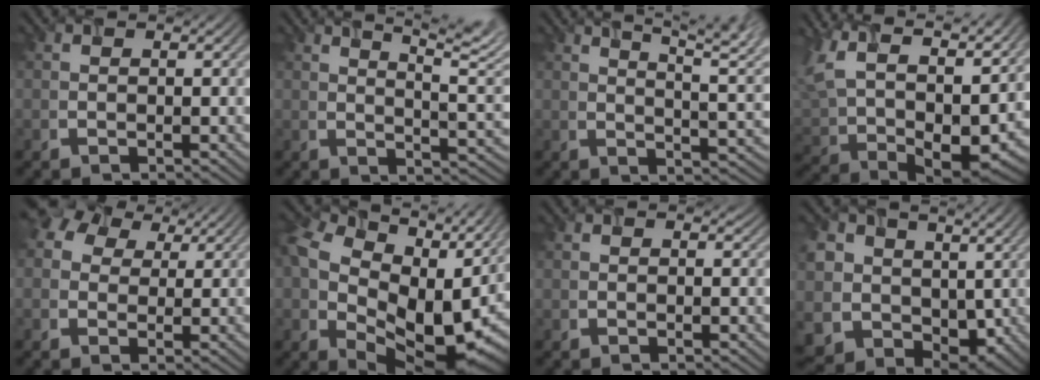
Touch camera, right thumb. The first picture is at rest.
{"total": 12.1, "force": [7.1, 3.4, 9.2], "torque": [-0.137, 0.019, 0.093]}
{"total": 12.5, "force": [8.2, 3.7, 8.7], "torque": [-0.129, 0.017, 0.103]}
{"total": 15.7, "force": [7.2, 8.3, 11.2], "torque": [-0.241, 0.024, 0.136]}
{"total": 7.0, "force": [3.5, 4.7, 4.0], "torque": [-0.084, 0.019, 0.061]}
{"total": 16.4, "force": [3.5, 10.9, 11.8], "torque": [-0.241, -0.003, 0.084]}
{"total": 0.7, "force": [0.6, 0.3, 0.3], "torque": [-0.003, 0.001, 0.005]}
{"total": 10.3, "force": [3.3, 8.4, 4.9], "torque": [-0.141, -0.007, 0.061]}